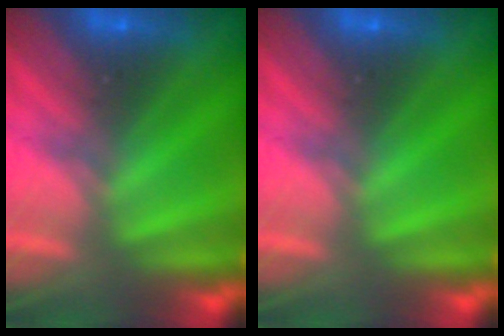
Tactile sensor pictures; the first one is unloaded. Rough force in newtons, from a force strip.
{"total": 0.0}